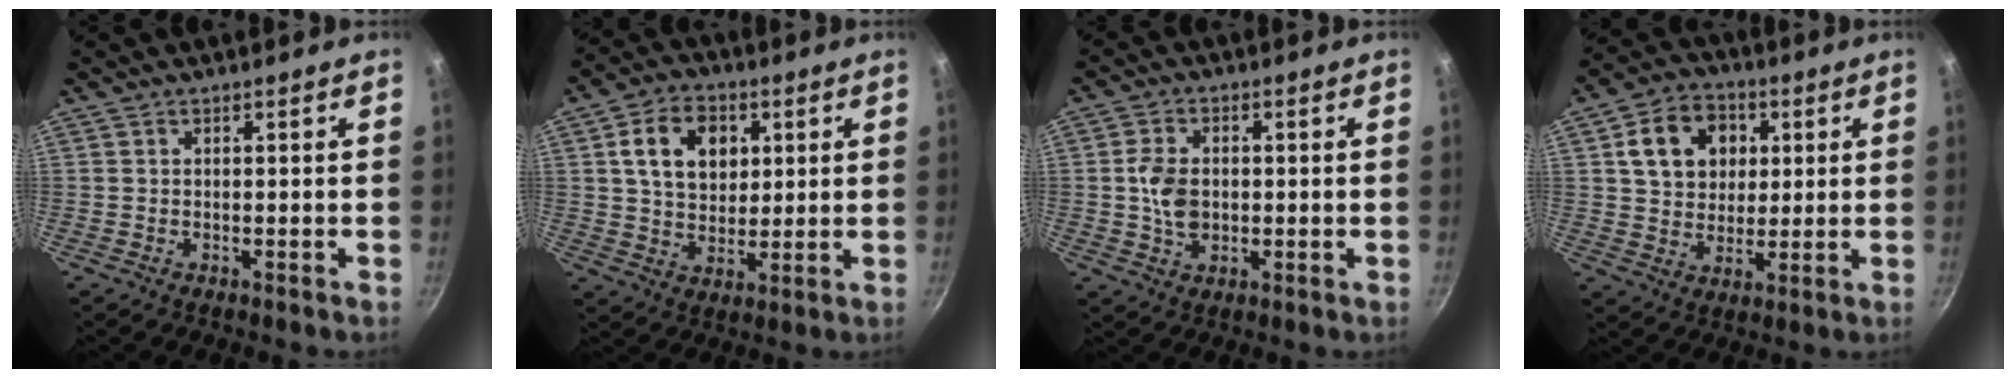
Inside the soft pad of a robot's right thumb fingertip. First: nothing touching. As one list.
[{"total": 11.8, "force": [3.2, 8.7, 7.3], "torque": [-0.096, -0.002, 0.052]}, {"total": 6.8, "force": [0.0, 4.8, 4.8], "torque": [-0.081, 0.006, -0.001]}, {"total": 12.6, "force": [3.5, 10.1, 6.5], "torque": [-0.081, 0.006, 0.056]}]